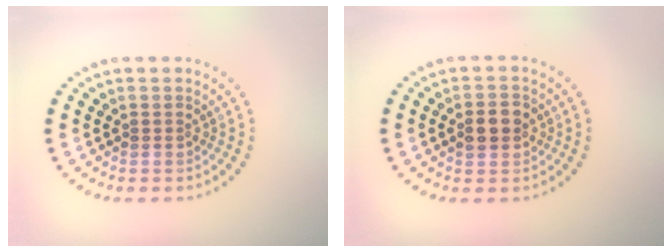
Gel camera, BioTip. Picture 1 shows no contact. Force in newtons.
{"total": 2.4, "press": 2.4, "slide": 0.2}